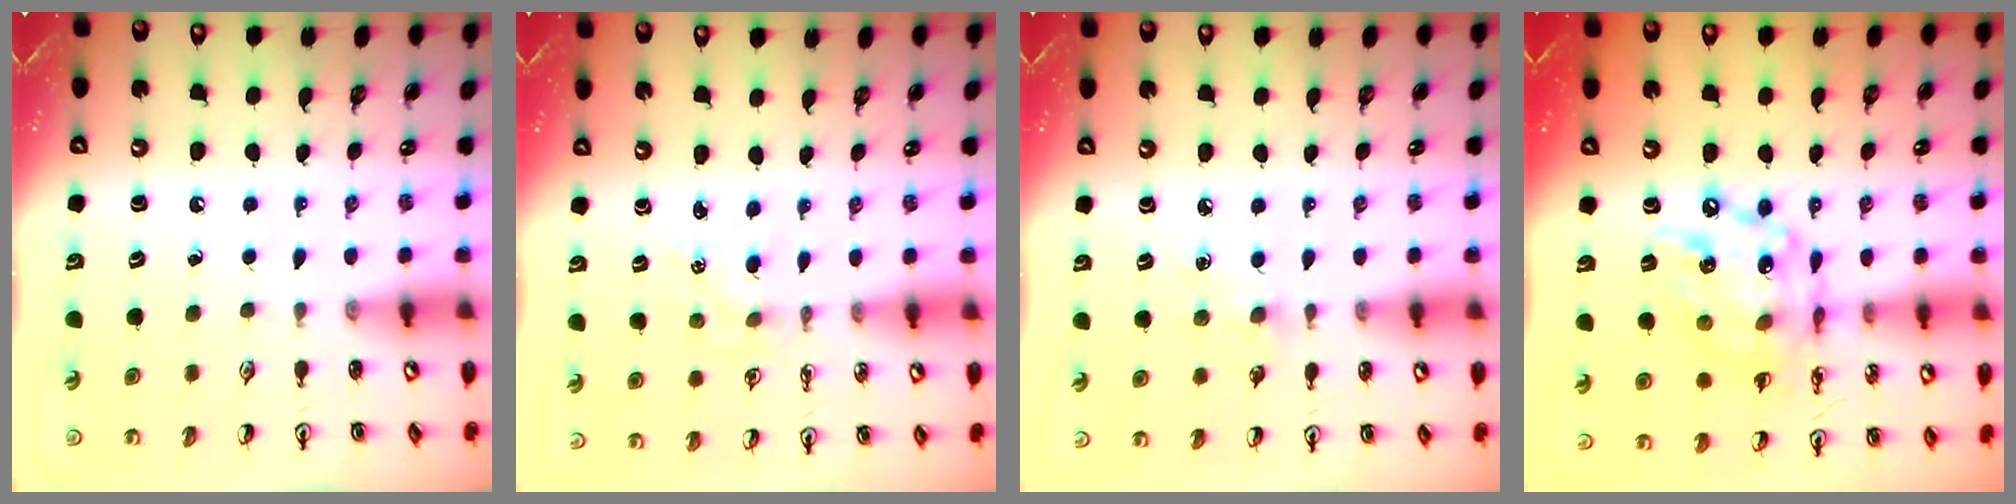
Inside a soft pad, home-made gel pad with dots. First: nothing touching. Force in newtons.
{"total": 1.0, "press": 0.9, "slide": 0.2}
{"total": 4.6, "press": 4.6, "slide": 0.5}
{"total": 15.2, "press": 15.2, "slide": 1.1}